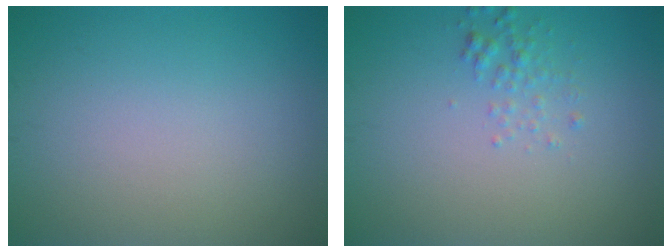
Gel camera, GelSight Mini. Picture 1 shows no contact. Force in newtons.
{"total": 1.3, "press": 1.3, "slide": 0.0}